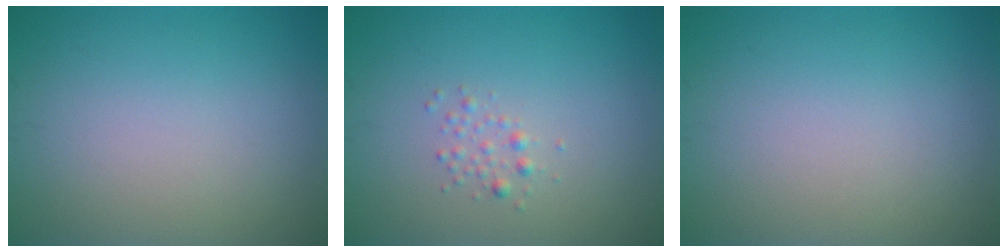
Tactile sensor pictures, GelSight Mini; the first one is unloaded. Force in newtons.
{"total": 1.1, "press": 1.1, "slide": 0.0}
{"total": 0.0}